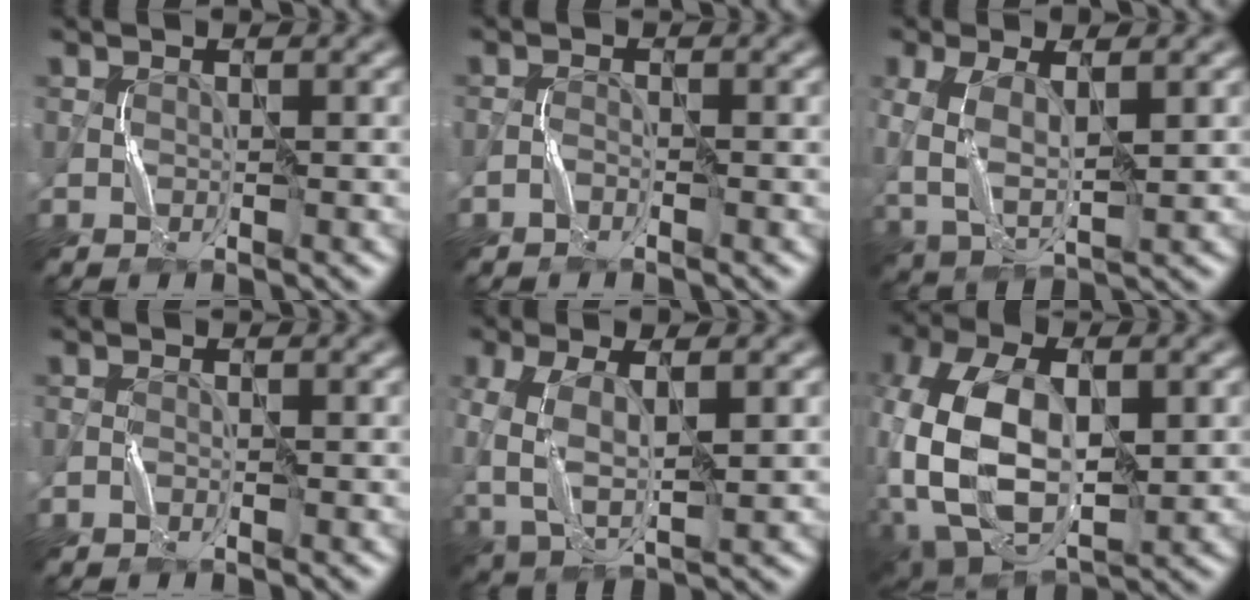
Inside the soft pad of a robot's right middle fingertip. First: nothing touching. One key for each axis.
{"total": 0.7, "fx": -0.6, "fy": 0.1, "fz": 0.3, "tx": -0.008, "ty": 0.003, "tz": -0.014}
{"total": 5.5, "fx": 0.3, "fy": 2.7, "fz": 4.7, "tx": -0.115, "ty": -0.001, "tz": 0.010}
{"total": 0.5, "fx": -0.4, "fy": 0.2, "fz": 0.4, "tx": -0.009, "ty": 0.002, "tz": -0.008}
{"total": 6.3, "fx": 0.0, "fy": 3.3, "fz": 5.4, "tx": -0.128, "ty": 0.000, "tz": 0.002}
{"total": 13.2, "fx": -1.2, "fy": 7.5, "fz": 10.8, "tx": -0.244, "ty": 0.002, "tz": -0.022}